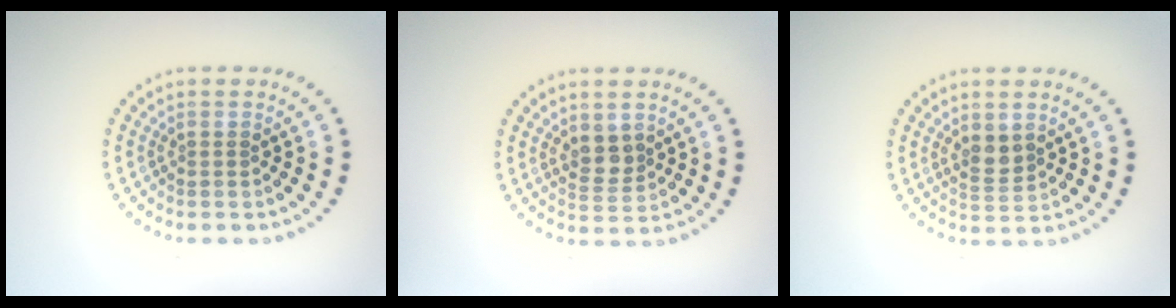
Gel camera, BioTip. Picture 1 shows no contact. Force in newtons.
{"total": 2.0, "press": 1.8, "slide": 0.9}
{"total": 2.0, "press": 1.8, "slide": 0.9}